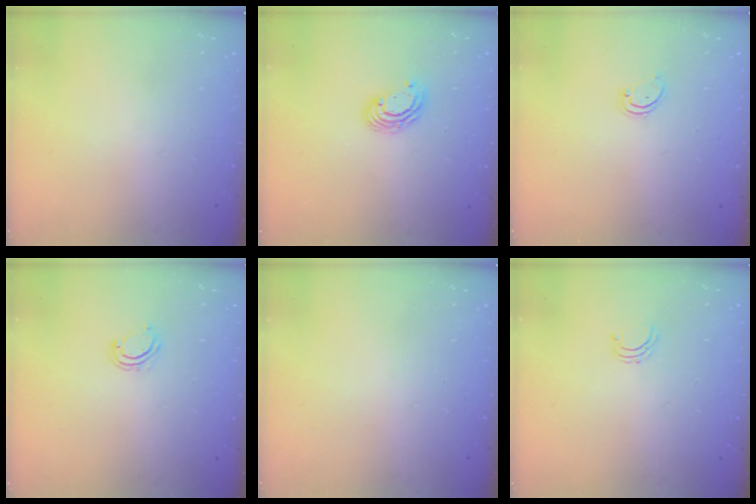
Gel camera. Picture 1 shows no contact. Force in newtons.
{"total": 4.9, "press": 4.8, "slide": 0.2}
{"total": 2.3, "press": 2.3, "slide": 0.1}
{"total": 3.9, "press": 3.9, "slide": 0.4}
{"total": 0.0}
{"total": 3.8, "press": 3.8, "slide": 0.2}